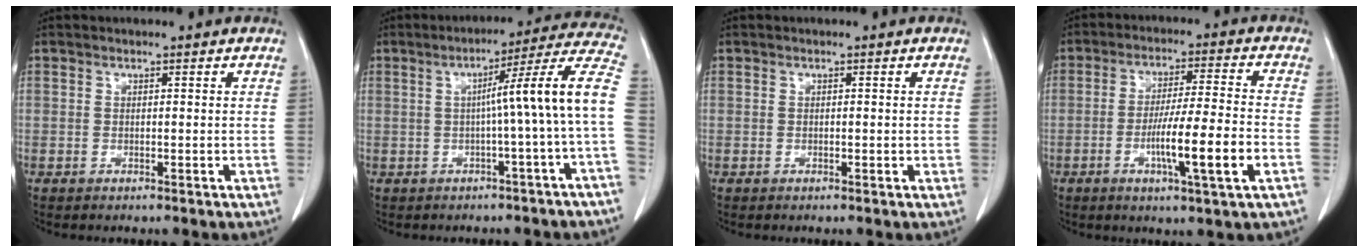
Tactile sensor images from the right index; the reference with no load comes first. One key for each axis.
{"total": 12.0, "fx": -0.7, "fy": -2.0, "fz": 11.8, "tx": -0.147, "ty": 0.026, "tz": -0.016}
{"total": 1.0, "fx": -0.1, "fy": 0.4, "fz": 0.9, "tx": -0.014, "ty": 0.001, "tz": -0.001}
{"total": 12.9, "fx": -4.1, "fy": 0.0, "fz": 12.3, "tx": -0.212, "ty": -0.005, "tz": -0.071}